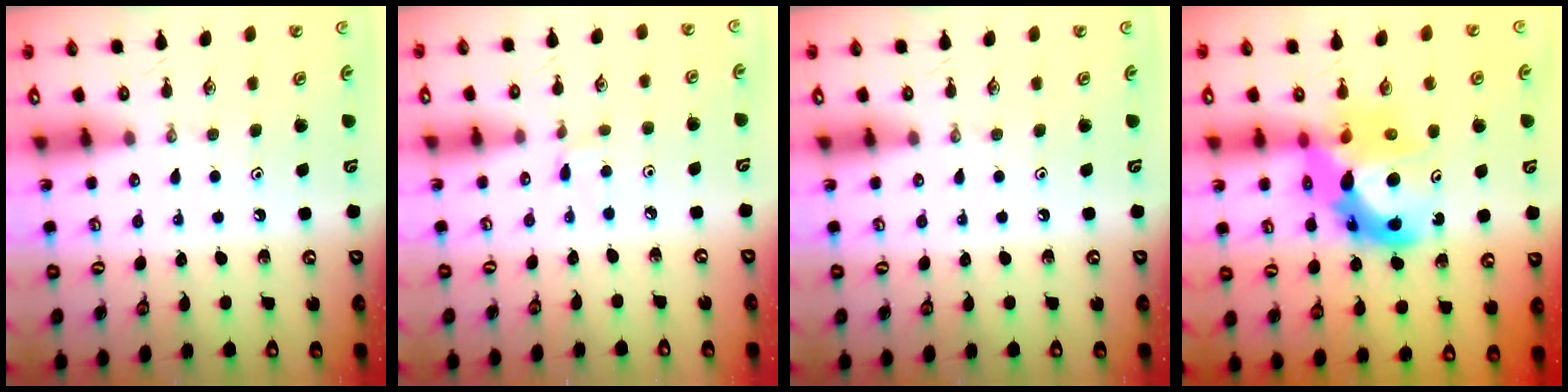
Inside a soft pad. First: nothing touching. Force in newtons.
{"total": 2.3, "press": 2.3, "slide": 0.3}
{"total": 0.0}
{"total": 13.7, "press": 13.7, "slide": 1.0}